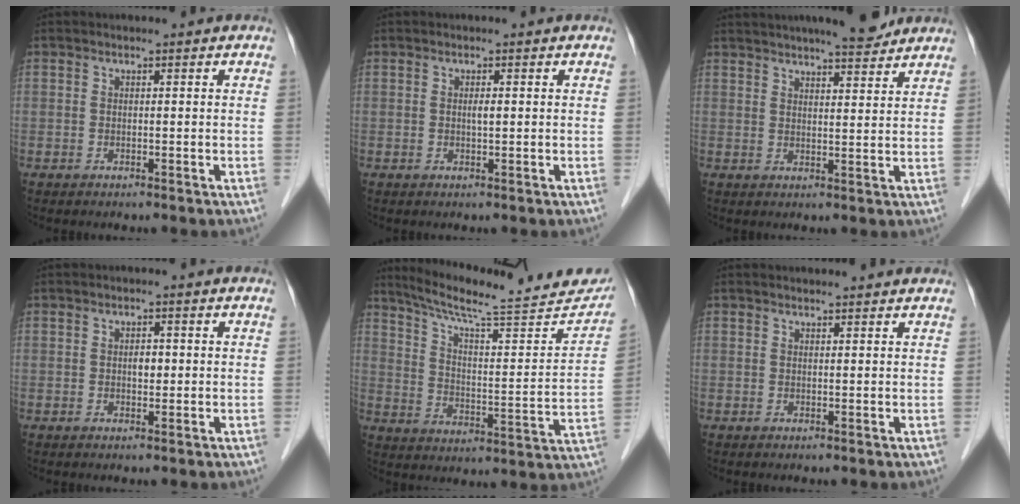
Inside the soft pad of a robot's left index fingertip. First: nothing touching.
{"total": 0.9, "force": [-0.3, 0.1, 0.8], "torque": [-0.016, -0.006, -0.006]}
{"total": 9.1, "force": [7.9, 0.9, 4.5], "torque": [-0.066, 0.006, 0.104]}
{"total": 1.5, "force": [-0.4, 0.8, 1.1], "torque": [-0.017, -0.004, -0.008]}
{"total": 23.6, "force": [21.1, 2.4, 10.4], "torque": [-0.156, -0.040, 0.284]}
{"total": 3.4, "force": [3.3, 0.3, 0.7], "torque": [-0.014, 0.009, 0.032]}